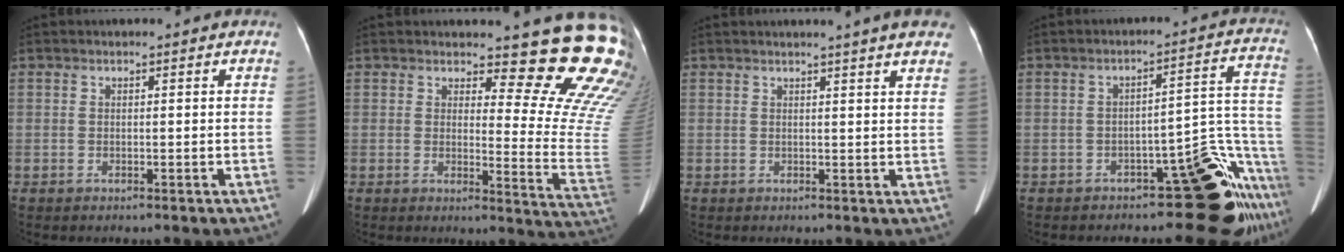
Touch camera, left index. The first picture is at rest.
{"total": 16.9, "force": [15.4, 2.8, 6.3], "torque": [-0.054, -0.132, 0.146]}
{"total": 7.9, "force": [6.5, 0.0, 4.5], "torque": [-0.053, 0.007, 0.055]}
{"total": 13.9, "force": [-9.8, 2.6, 9.5], "torque": [-0.050, 0.058, -0.125]}